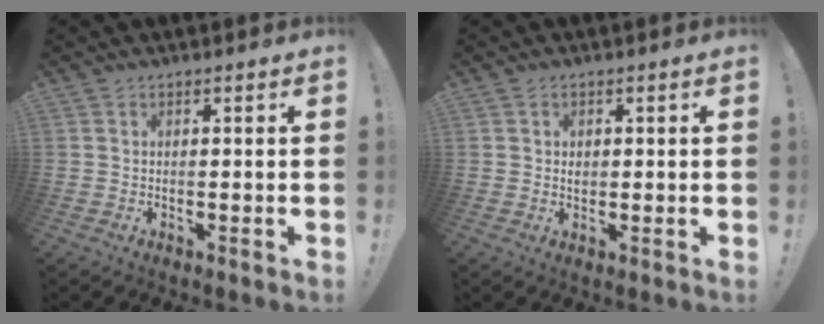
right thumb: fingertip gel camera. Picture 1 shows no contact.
{"total": 1.4, "force": [0.0, 1.2, 0.7], "torque": [-0.005, -0.001, -0.003]}